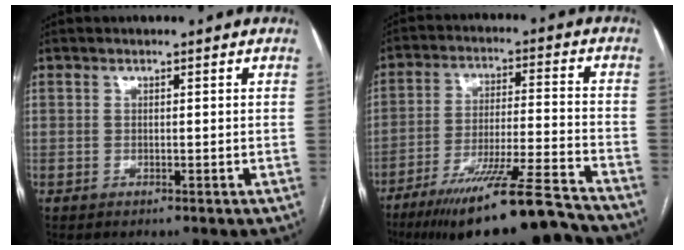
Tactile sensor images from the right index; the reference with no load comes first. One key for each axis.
{"total": 18.6, "fx": -15.1, "fy": 0.3, "fz": 10.8, "tx": -0.153, "ty": -0.011, "tz": -0.248}